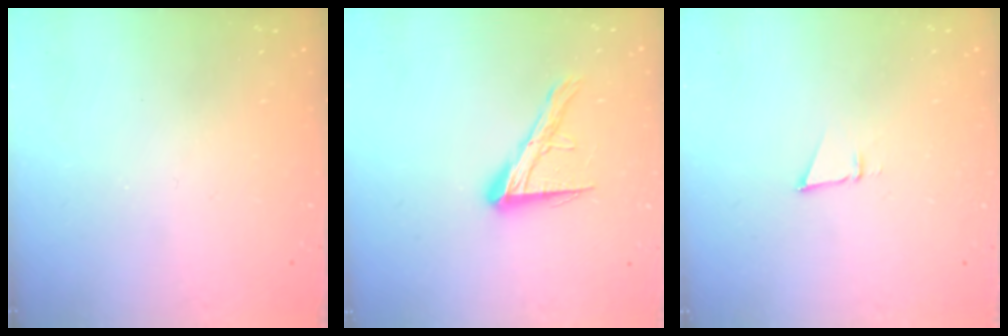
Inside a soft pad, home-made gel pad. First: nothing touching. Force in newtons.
{"total": 12.0, "press": 12.0, "slide": 0.9}
{"total": 2.6, "press": 2.5, "slide": 0.8}